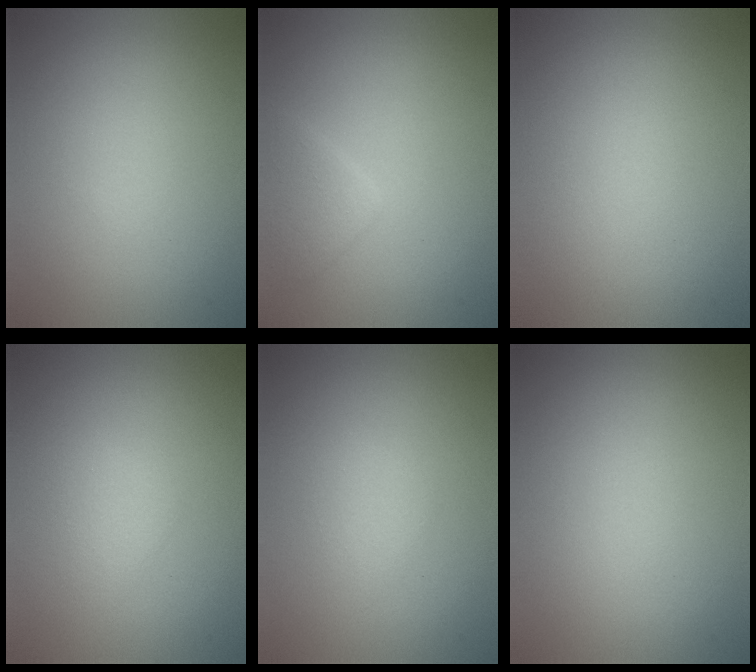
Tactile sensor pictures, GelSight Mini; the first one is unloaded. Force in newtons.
{"total": 1.9, "press": 1.9, "slide": 0.0}
{"total": 0.0}
{"total": 1.1, "press": 1.1, "slide": 0.0}
{"total": 1.0, "press": 1.0, "slide": 0.1}
{"total": 0.0}